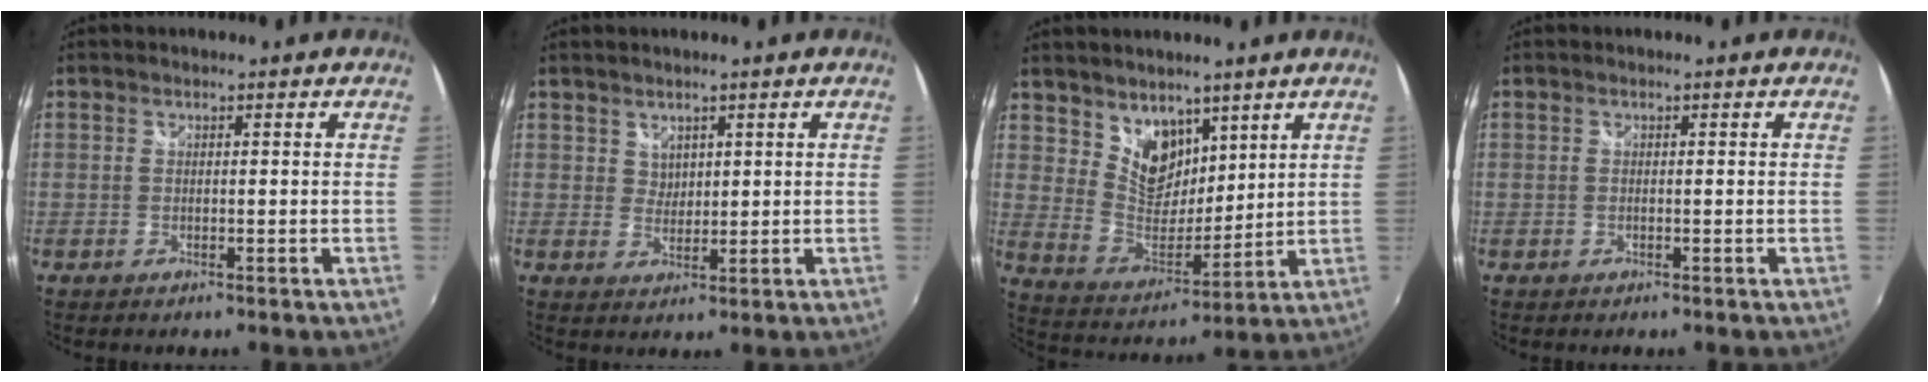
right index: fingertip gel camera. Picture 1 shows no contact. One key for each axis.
{"total": 2.3, "fx": 1.5, "fy": 1.7, "fz": 0.3, "tx": 0.003, "ty": 0.003, "tz": 0.028}
{"total": 9.9, "fx": 6.5, "fy": 6.3, "fz": 4.0, "tx": -0.064, "ty": -0.003, "tz": 0.133}
{"total": 0.0}